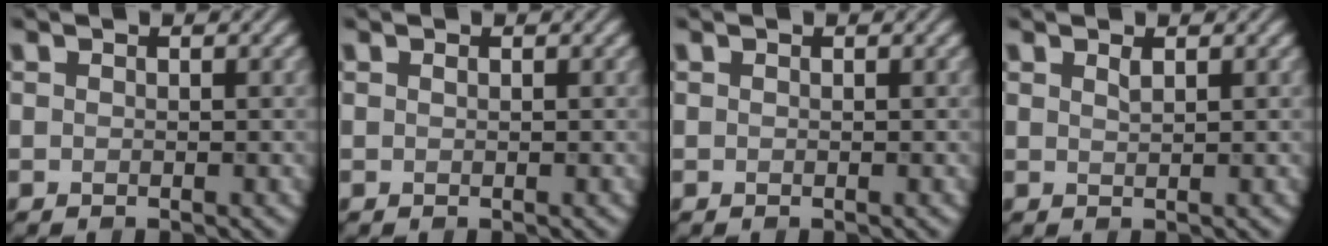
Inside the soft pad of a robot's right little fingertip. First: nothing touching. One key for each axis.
{"total": 0.0}
{"total": 0.0}
{"total": 0.8, "fx": 0.6, "fy": 0.1, "fz": 0.5, "tx": -0.009, "ty": 0.000, "tz": 0.011}